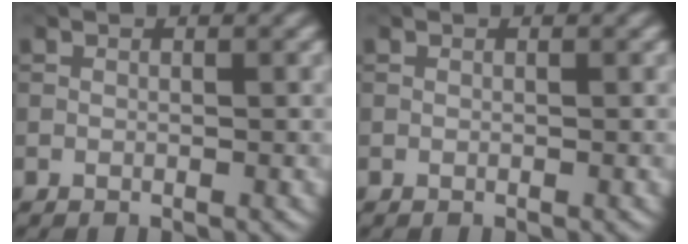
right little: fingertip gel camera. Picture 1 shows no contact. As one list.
[{"total": 0.0}]